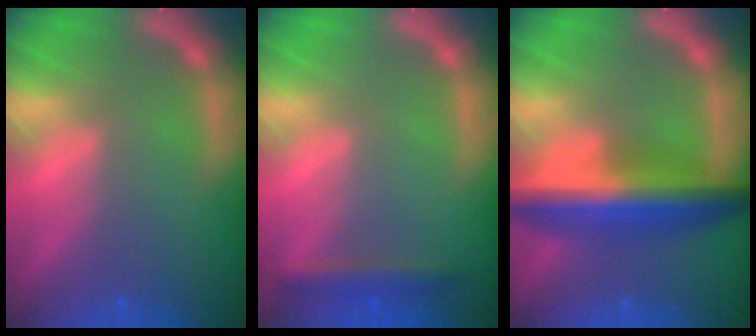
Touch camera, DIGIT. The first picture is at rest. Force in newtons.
{"total": 2.4}
{"total": 8.5}